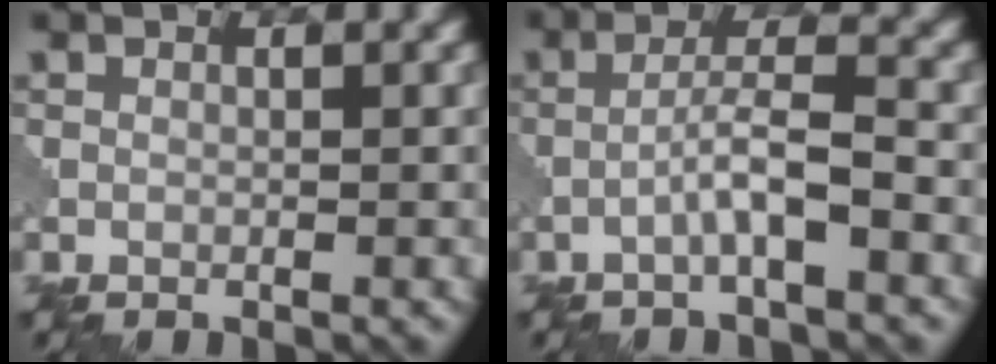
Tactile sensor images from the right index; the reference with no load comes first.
{"total": 3.7, "force": [-1.5, 0.3, 3.3], "torque": [-0.058, 0.016, -0.035]}